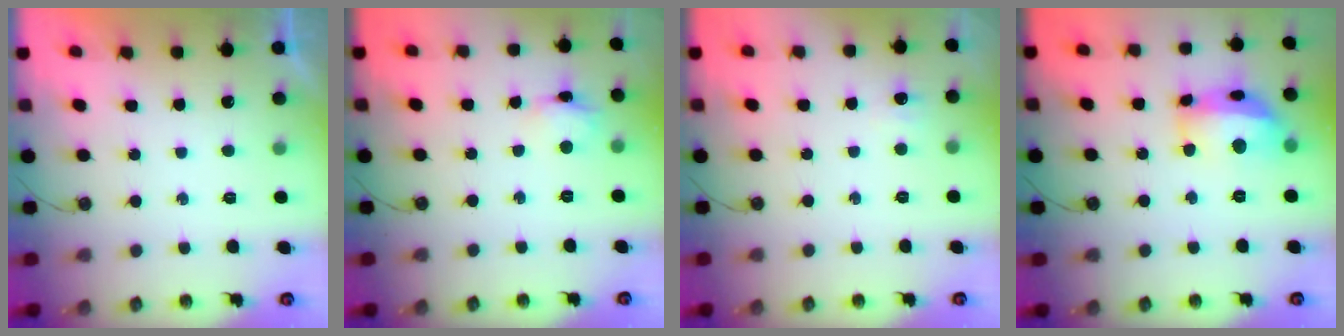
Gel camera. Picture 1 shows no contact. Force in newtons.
{"total": 5.4, "press": 5.4, "slide": 0.3}
{"total": 4.6, "press": 4.5, "slide": 1.0}
{"total": 15.6, "press": 15.4, "slide": 1.9}